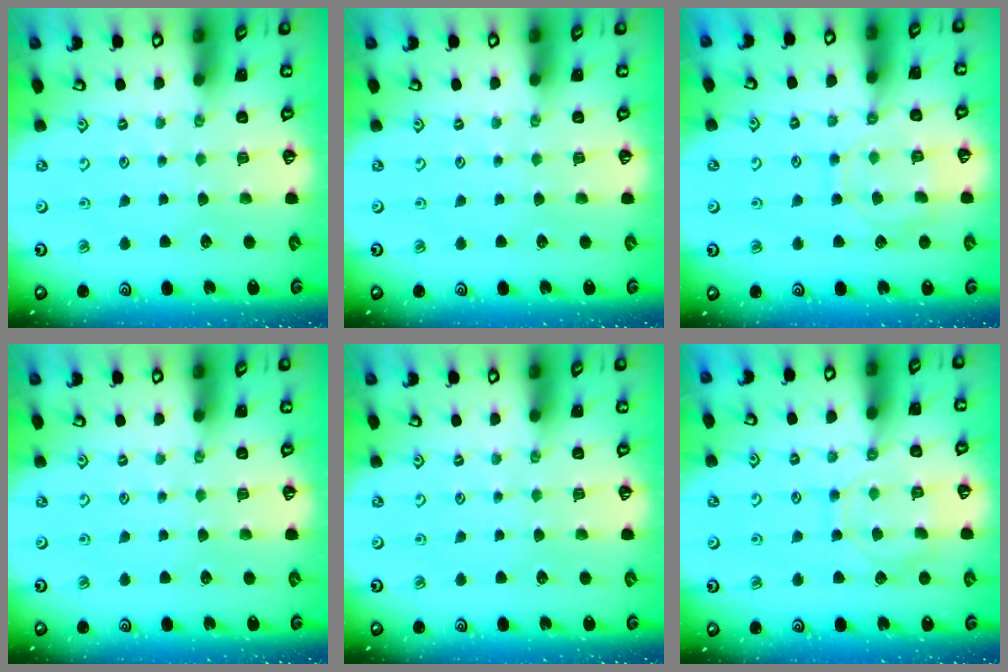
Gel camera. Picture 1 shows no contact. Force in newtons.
{"total": 0.0}
{"total": 10.2, "press": 10.1, "slide": 0.8}
{"total": 0.0}
{"total": 0.0}
{"total": 10.2, "press": 10.1, "slide": 0.8}